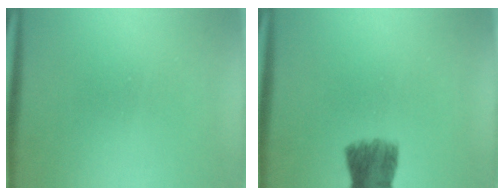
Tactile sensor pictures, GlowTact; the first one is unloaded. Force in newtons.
{"total": 7.5}